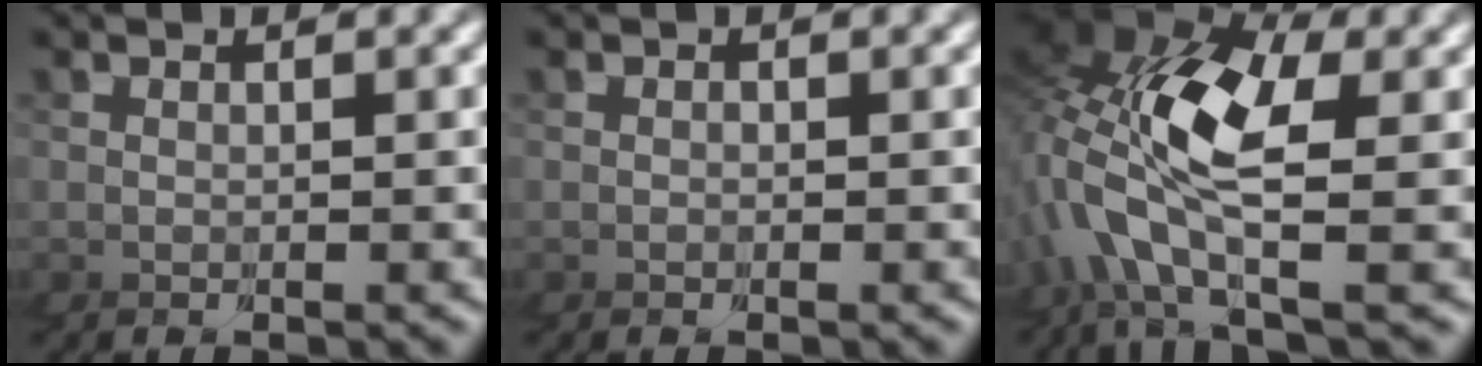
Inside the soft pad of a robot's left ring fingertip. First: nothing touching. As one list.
[{"total": 0.5, "force": [-0.3, 0.4, 0.1], "torque": [-0.005, -0.005, -0.003]}, {"total": 7.0, "force": [1.7, 3.8, 5.6], "torque": [-0.126, 0.023, 0.008]}]